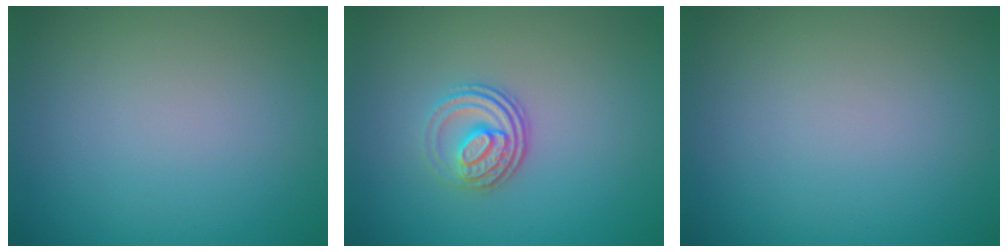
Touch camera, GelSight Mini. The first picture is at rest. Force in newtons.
{"total": 3.3, "press": 2.4, "slide": 2.2}
{"total": 0.0}